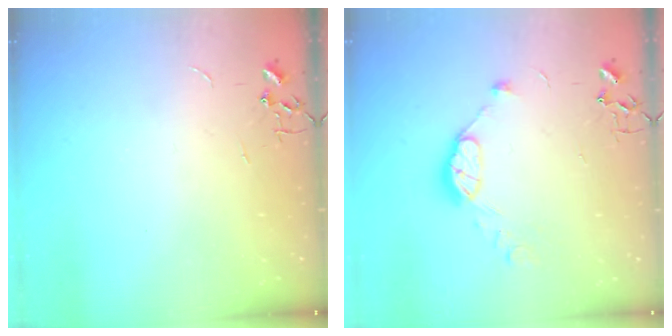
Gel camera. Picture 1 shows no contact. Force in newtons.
{"total": 9.7, "press": 9.7, "slide": 0.7}